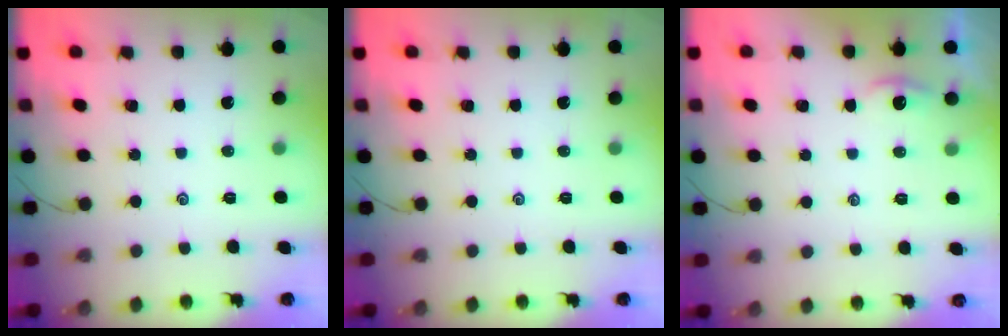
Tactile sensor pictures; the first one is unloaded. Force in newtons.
{"total": 0.0}
{"total": 2.0, "press": 2.0, "slide": 0.1}